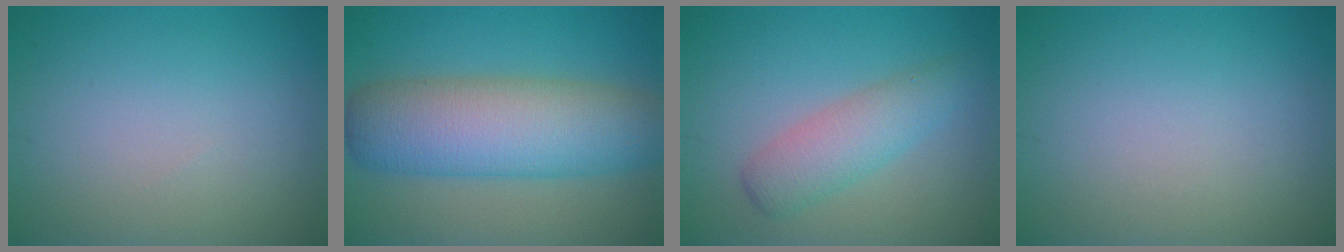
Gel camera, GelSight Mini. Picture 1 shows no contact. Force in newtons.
{"total": 9.7, "press": 9.7, "slide": 0.3}
{"total": 3.6, "press": 3.6, "slide": 0.1}
{"total": 0.0}